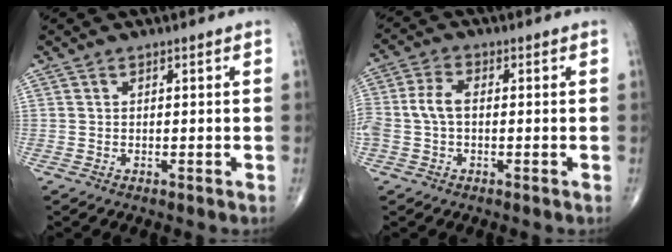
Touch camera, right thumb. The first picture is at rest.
{"total": 5.7, "force": [-0.4, 3.5, 4.5], "torque": [-0.112, 0.017, -0.011]}